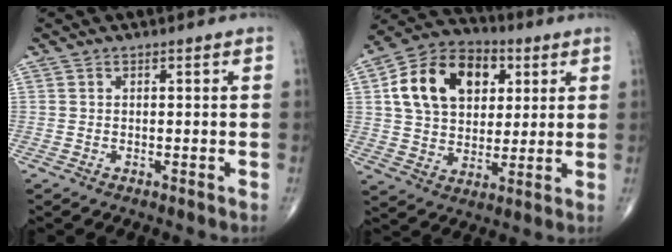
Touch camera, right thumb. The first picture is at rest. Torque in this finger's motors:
{"motor_torque": [-0.60, 1.11, 1.10, 0.84, 0.39]}